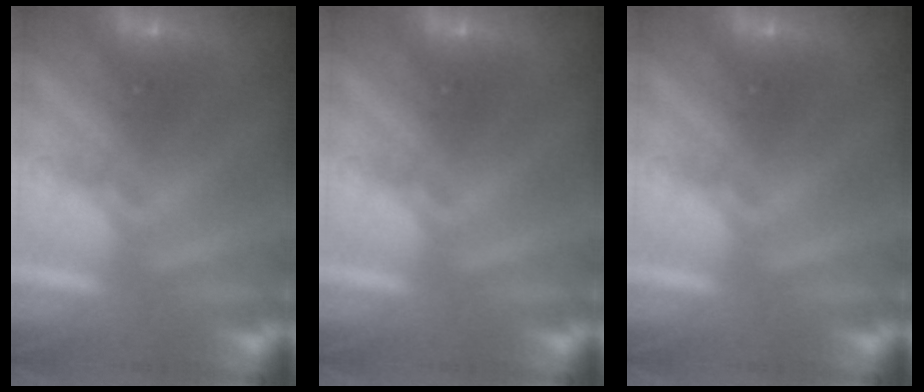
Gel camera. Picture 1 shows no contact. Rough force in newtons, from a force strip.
{"total": 0.0}
{"total": 0.0}